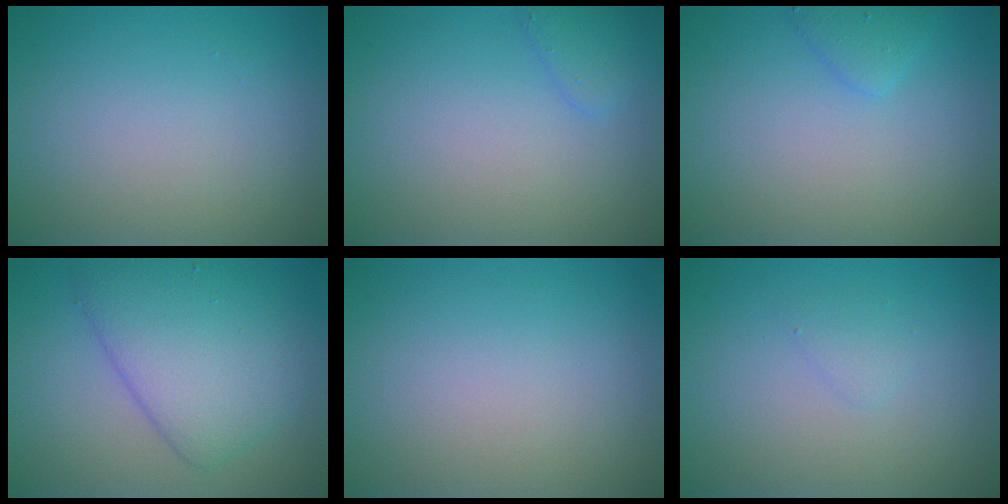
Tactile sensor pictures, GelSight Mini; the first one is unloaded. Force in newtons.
{"total": 1.5, "press": 1.5, "slide": 0.1}
{"total": 1.5, "press": 1.5, "slide": 0.0}
{"total": 6.6, "press": 6.6, "slide": 0.1}
{"total": 0.0}
{"total": 0.8, "press": 0.8, "slide": 0.1}